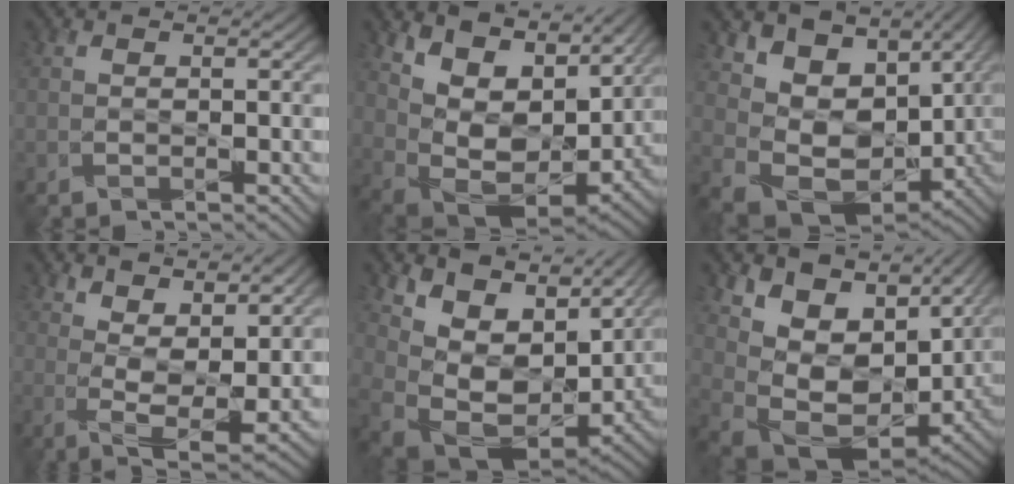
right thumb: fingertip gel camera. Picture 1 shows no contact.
{"total": 12.3, "force": [6.0, 6.8, 8.2], "torque": [-0.179, 0.001, 0.111]}
{"total": 11.2, "force": [2.4, 8.4, 7.0], "torque": [-0.131, -0.020, 0.055]}
{"total": 9.0, "force": [5.2, 2.4, 7.0], "torque": [-0.125, -0.001, 0.084]}
{"total": 11.6, "force": [4.7, 6.6, 8.3], "torque": [-0.170, -0.011, 0.094]}
{"total": 11.7, "force": [3.2, 7.4, 8.5], "torque": [-0.162, -0.018, 0.075]}